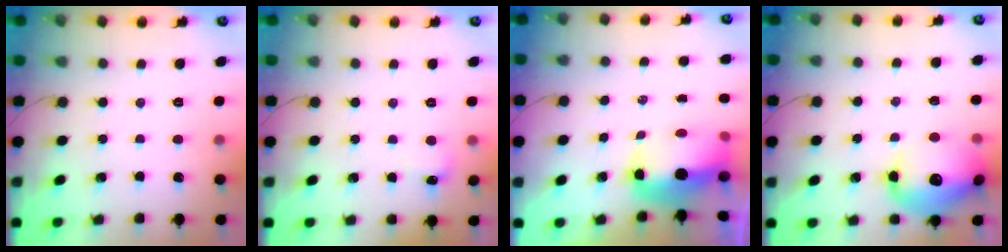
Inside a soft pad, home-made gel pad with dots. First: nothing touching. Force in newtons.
{"total": 5.8, "press": 5.5, "slide": 1.7}
{"total": 10.6, "press": 10.4, "slide": 2.2}
{"total": 16.4, "press": 16.1, "slide": 2.9}